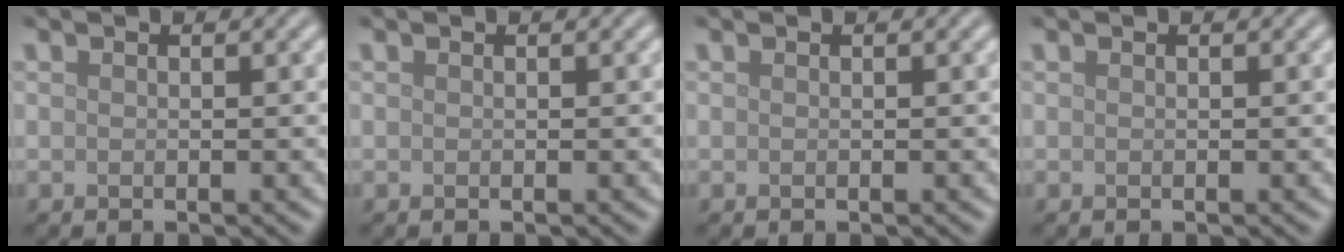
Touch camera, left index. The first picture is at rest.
{"total": 0.0}
{"total": 0.0}
{"total": 0.0}